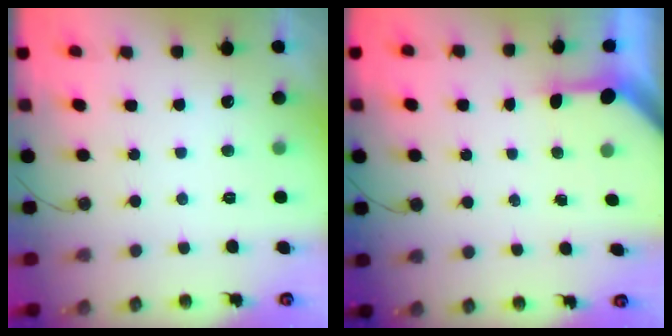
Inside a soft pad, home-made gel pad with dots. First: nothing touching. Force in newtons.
{"total": 3.0, "press": 3.0, "slide": 0.2}